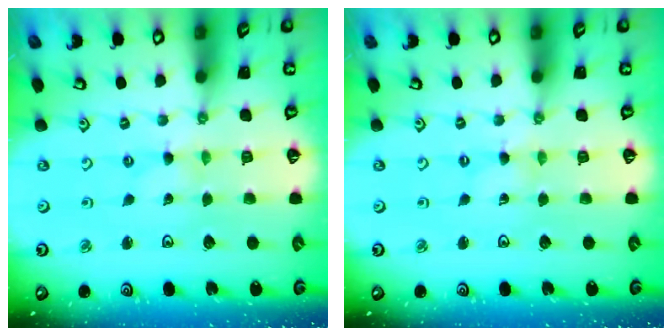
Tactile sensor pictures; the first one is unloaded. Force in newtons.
{"total": 0.0}